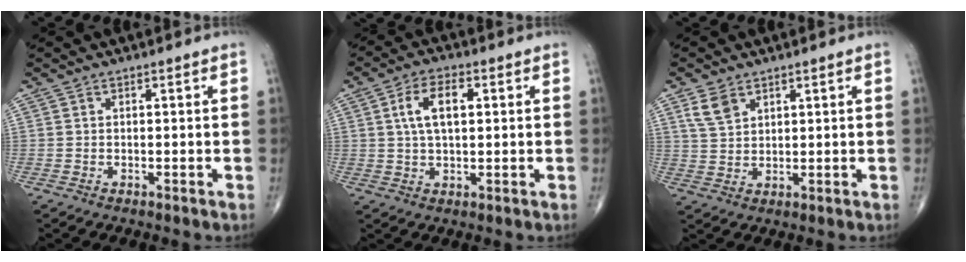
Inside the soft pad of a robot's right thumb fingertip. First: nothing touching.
{"total": 7.5, "force": [1.8, 3.8, 6.2], "torque": [-0.111, 0.009, 0.033]}
{"total": 4.6, "force": [2.7, 2.8, 2.4], "torque": [-0.040, -0.009, 0.060]}